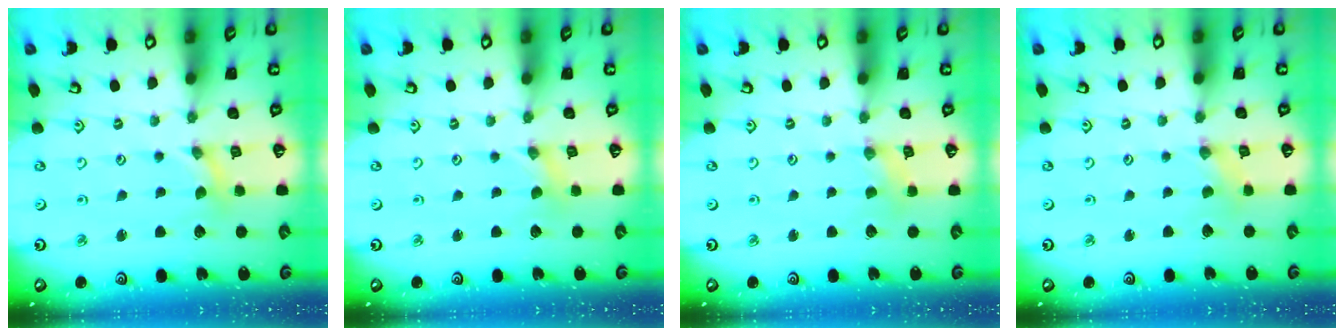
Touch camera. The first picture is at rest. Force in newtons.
{"total": 0.0}
{"total": 2.8, "press": 2.7, "slide": 0.4}
{"total": 1.4, "press": 1.3, "slide": 0.3}